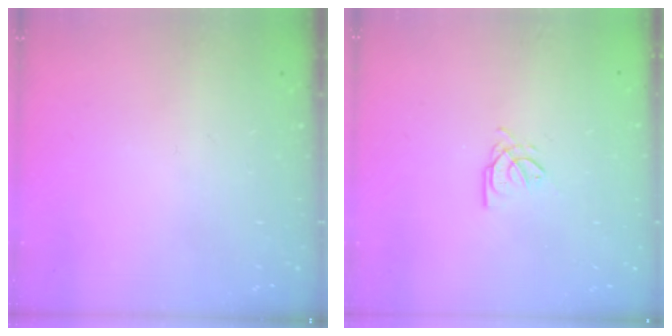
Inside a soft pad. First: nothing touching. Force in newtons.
{"total": 3.1, "press": 3.1, "slide": 0.1}